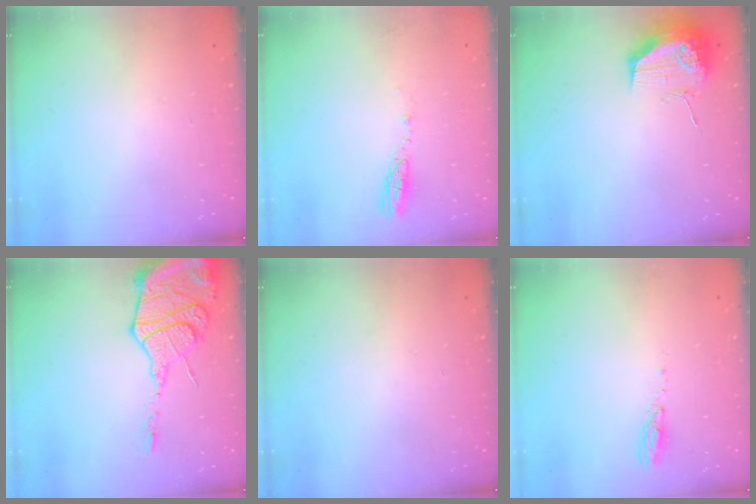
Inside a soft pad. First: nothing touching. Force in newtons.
{"total": 3.7, "press": 3.6, "slide": 0.3}
{"total": 12.3, "press": 12.3, "slide": 1.1}
{"total": 16.4, "press": 16.3, "slide": 1.7}
{"total": 0.0}
{"total": 3.0, "press": 2.9, "slide": 0.3}